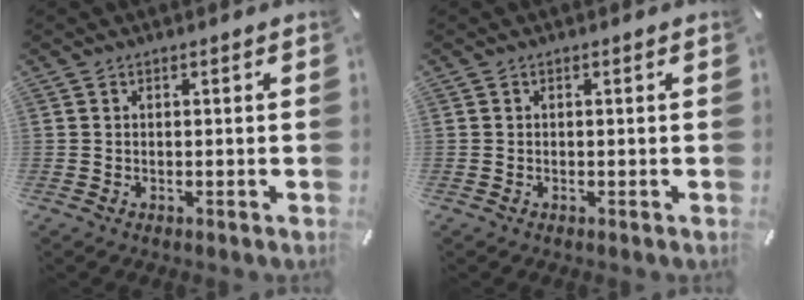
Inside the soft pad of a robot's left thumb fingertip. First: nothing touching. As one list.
[{"total": 0.0}]